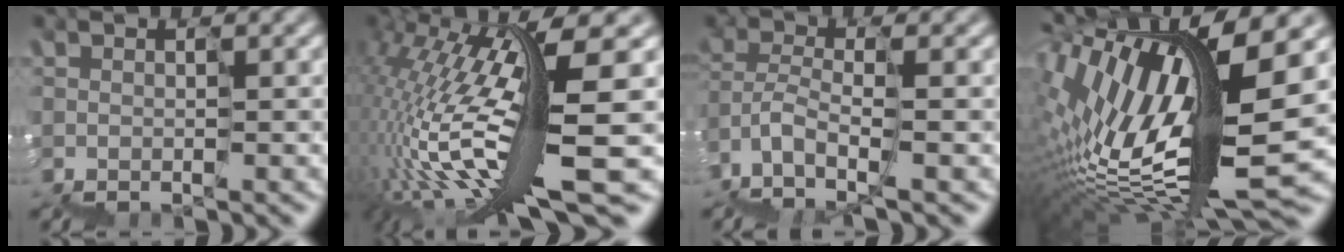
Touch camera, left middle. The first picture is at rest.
{"total": 13.1, "force": [-0.7, 2.5, 12.8], "torque": [-0.255, 0.024, 0.017]}
{"total": 3.1, "force": [-0.7, 2.2, 2.1], "torque": [-0.048, 0.013, -0.015]}
{"total": 15.4, "force": [1.8, 5.2, 14.4], "torque": [-0.276, 0.015, 0.030]}